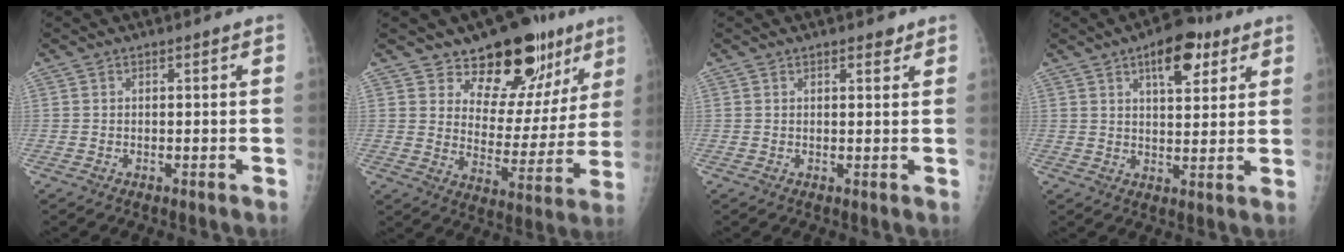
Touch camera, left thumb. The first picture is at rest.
{"total": 16.9, "force": [11.6, 9.0, 8.2], "torque": [-0.052, -0.078, 0.167]}
{"total": 1.8, "force": [1.3, 0.7, 1.0], "torque": [-0.003, -0.006, 0.015]}
{"total": 9.7, "force": [5.1, 4.4, 6.9], "torque": [-0.077, -0.018, 0.074]}